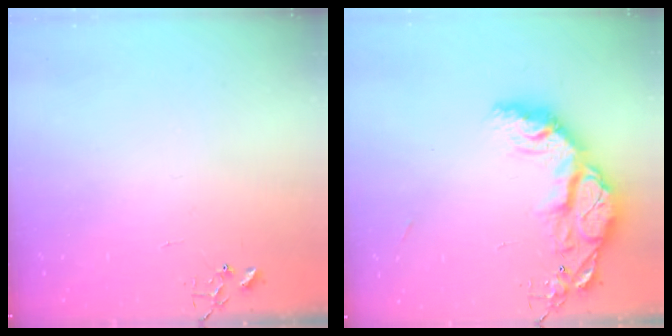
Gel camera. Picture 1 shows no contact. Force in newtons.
{"total": 18.7, "press": 18.6, "slide": 1.8}